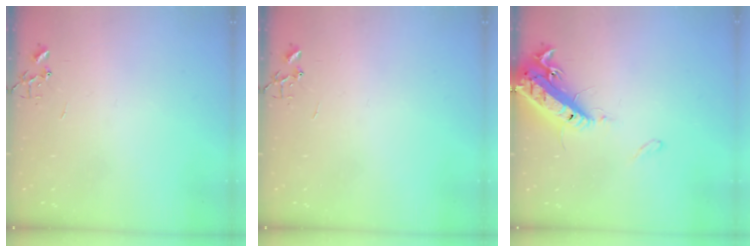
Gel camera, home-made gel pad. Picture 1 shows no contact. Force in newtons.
{"total": 0.0}
{"total": 16.2, "press": 15.7, "slide": 3.6}